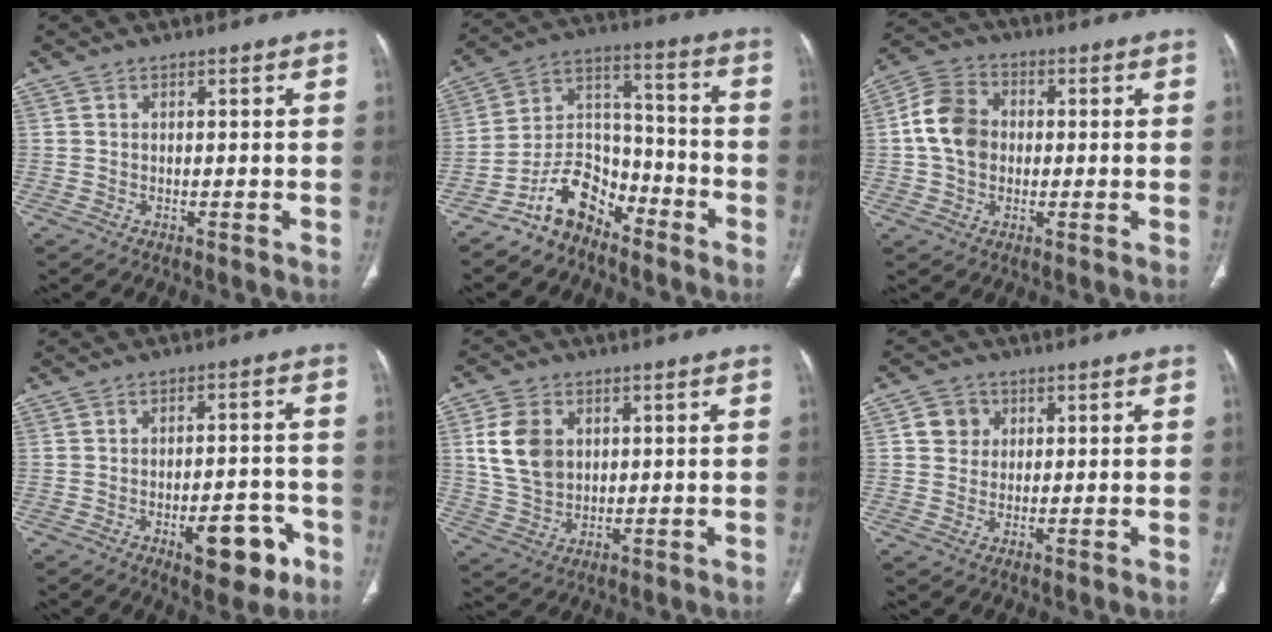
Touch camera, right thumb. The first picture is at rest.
{"total": 11.1, "force": [-8.0, 6.4, 4.2], "torque": [-0.049, 0.091, -0.159]}
{"total": 9.6, "force": [0.2, 7.6, 5.9], "torque": [-0.097, 0.020, -0.007]}
{"total": 10.0, "force": [-4.4, 4.3, 8.0], "torque": [-0.089, 0.021, -0.053]}
{"total": 9.6, "force": [2.2, 7.3, 5.8], "torque": [-0.096, -0.005, 0.049]}
{"total": 4.6, "force": [1.4, 4.2, 1.3], "torque": [-0.001, 0.000, 0.021]}